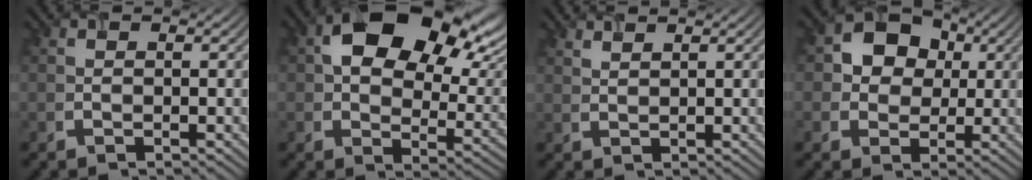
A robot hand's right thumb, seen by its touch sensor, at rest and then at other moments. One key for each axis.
{"total": 15.4, "fx": 6.8, "fy": 9.4, "fz": 10.2, "tx": -0.157, "ty": -0.005, "tz": 0.127}
{"total": 1.7, "fx": 1.5, "fy": 0.4, "fz": 0.8, "tx": -0.009, "ty": -0.001, "tz": 0.031}
{"total": 6.1, "fx": 1.1, "fy": 5.5, "fz": 2.4, "tx": -0.056, "ty": 0.009, "tz": 0.006}